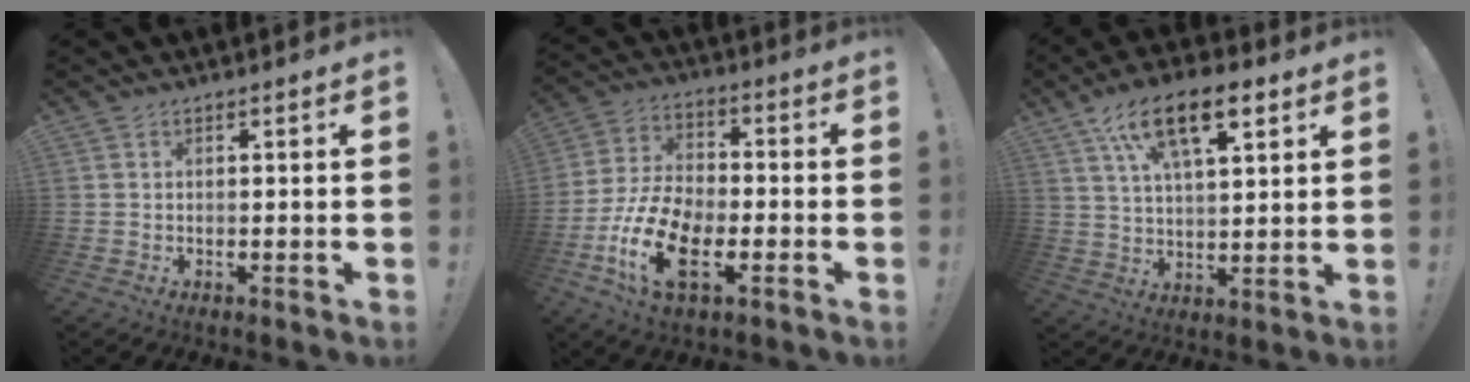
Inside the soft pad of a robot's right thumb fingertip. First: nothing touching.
{"total": 16.7, "force": [-6.5, 9.2, 12.3], "torque": [-0.247, 0.028, -0.109]}
{"total": 15.7, "force": [8.1, 6.7, 11.6], "torque": [-0.182, -0.025, 0.137]}